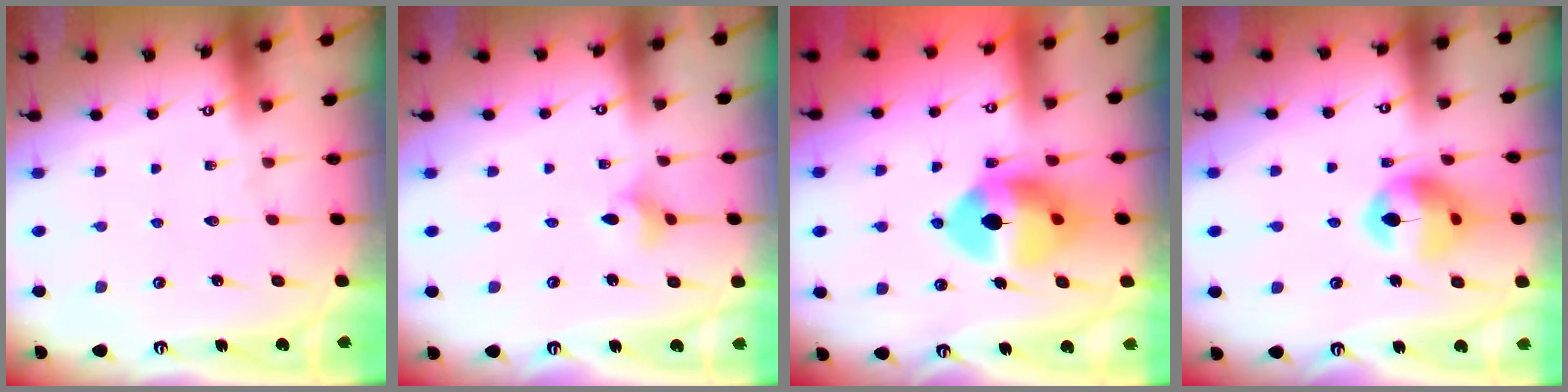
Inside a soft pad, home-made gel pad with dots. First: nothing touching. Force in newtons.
{"total": 3.1, "press": 3.1, "slide": 0.6}
{"total": 12.0, "press": 11.8, "slide": 1.9}
{"total": 14.3, "press": 14.2, "slide": 1.7}